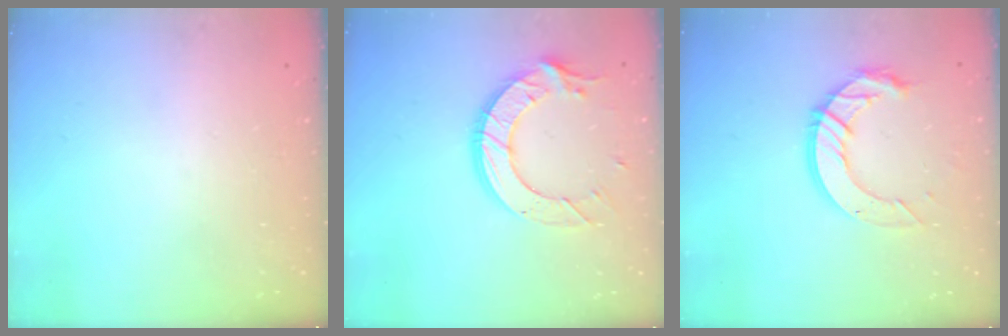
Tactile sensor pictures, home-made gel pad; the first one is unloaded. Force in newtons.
{"total": 13.4, "press": 13.3, "slide": 0.8}
{"total": 12.3, "press": 12.2, "slide": 1.2}